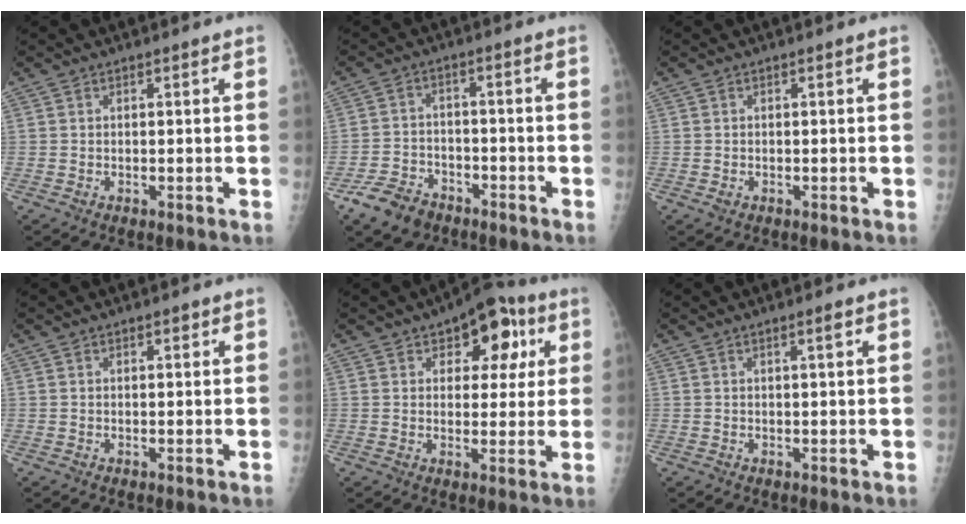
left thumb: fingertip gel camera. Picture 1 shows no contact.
{"total": 7.8, "force": [-5.4, 4.9, 2.8], "torque": [-0.044, 0.025, -0.097]}
{"total": 1.0, "force": [-0.4, 0.7, 0.4], "torque": [-0.006, 0.002, -0.006]}
{"total": 0.8, "force": [0.5, 0.4, 0.5], "torque": [-0.002, -0.001, 0.006]}
{"total": 12.1, "force": [5.0, 7.0, 8.5], "torque": [-0.056, -0.001, 0.062]}
{"total": 1.3, "force": [0.6, 0.1, 1.1], "torque": [-0.018, -0.001, 0.010]}